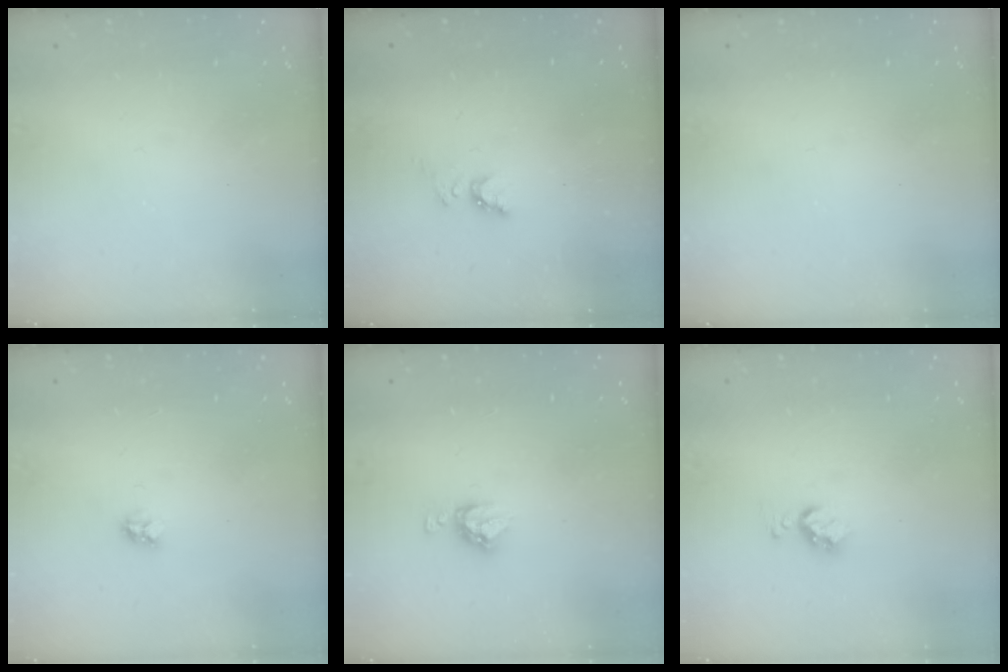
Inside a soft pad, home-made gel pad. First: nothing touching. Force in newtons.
{"total": 4.4, "press": 4.4, "slide": 0.6}
{"total": 0.0}
{"total": 2.9, "press": 2.9, "slide": 0.3}
{"total": 6.4, "press": 6.4, "slide": 0.4}
{"total": 4.3, "press": 4.3, "slide": 0.5}